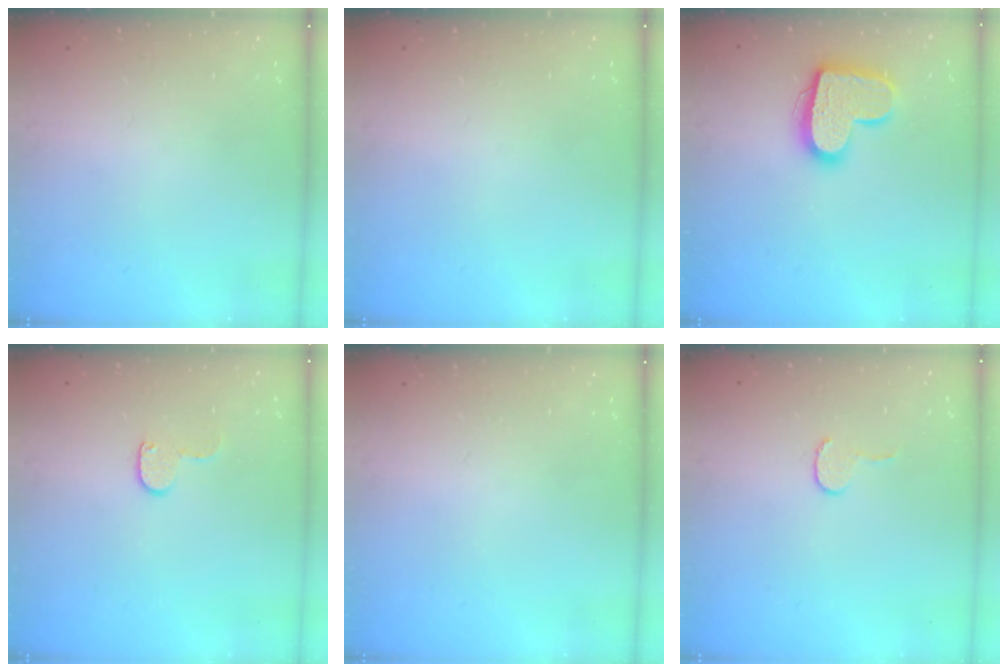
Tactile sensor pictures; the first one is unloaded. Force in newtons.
{"total": 0.0}
{"total": 16.4, "press": 16.4, "slide": 1.2}
{"total": 4.5, "press": 4.5, "slide": 0.5}
{"total": 0.0}
{"total": 3.9, "press": 3.9, "slide": 0.3}